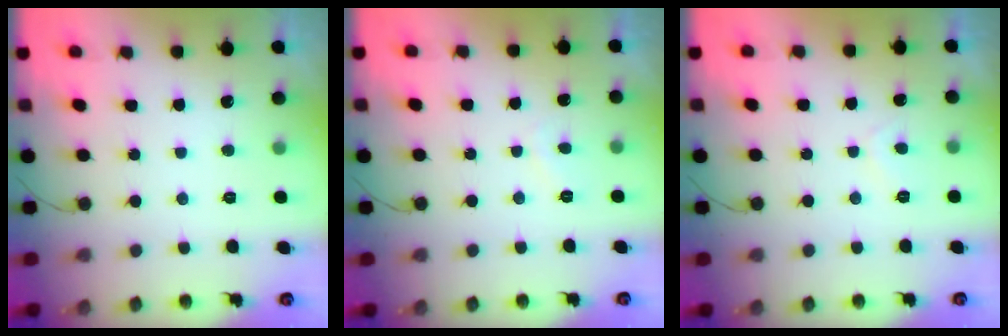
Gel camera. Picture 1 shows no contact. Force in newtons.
{"total": 1.4, "press": 1.3, "slide": 0.5}
{"total": 2.0, "press": 1.9, "slide": 0.6}